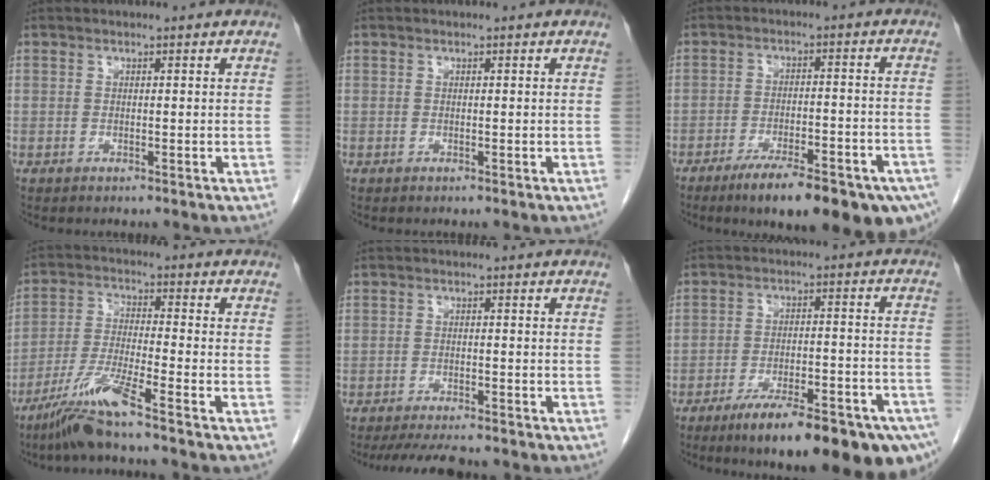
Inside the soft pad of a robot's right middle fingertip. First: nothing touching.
{"total": 0.0}
{"total": 18.0, "force": [-12.3, 4.0, 12.6], "torque": [-0.117, 0.001, -0.170]}
{"total": 8.2, "force": [-6.1, -1.0, 5.5], "torque": [-0.113, -0.033, -0.123]}
{"total": 7.3, "force": [-6.4, 0.9, 3.2], "torque": [-0.046, -0.016, -0.098]}
{"total": 20.1, "force": [-13.8, 3.8, 14.2], "torque": [-0.139, 0.006, -0.196]}